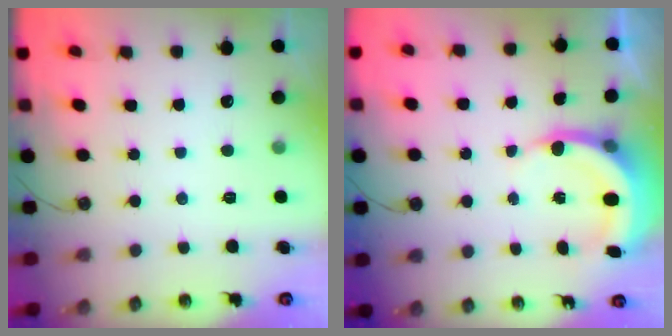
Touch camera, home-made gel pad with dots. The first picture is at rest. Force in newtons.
{"total": 5.9, "press": 5.8, "slide": 0.7}